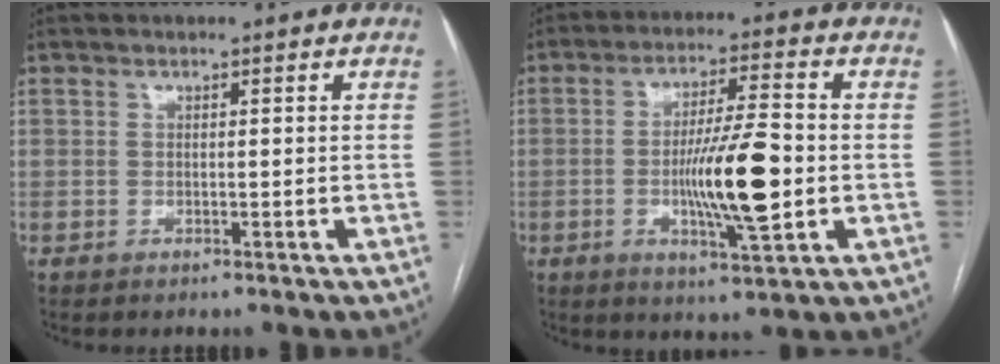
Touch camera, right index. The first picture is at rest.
{"total": 11.9, "force": [-2.0, 1.4, 11.6], "torque": [-0.201, -0.006, -0.034]}